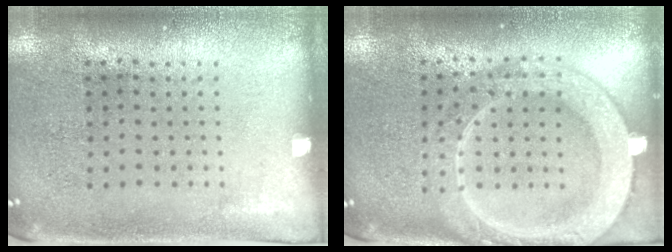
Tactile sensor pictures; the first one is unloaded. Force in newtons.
{"total": 4.0, "press": 4.0, "slide": 0.5}